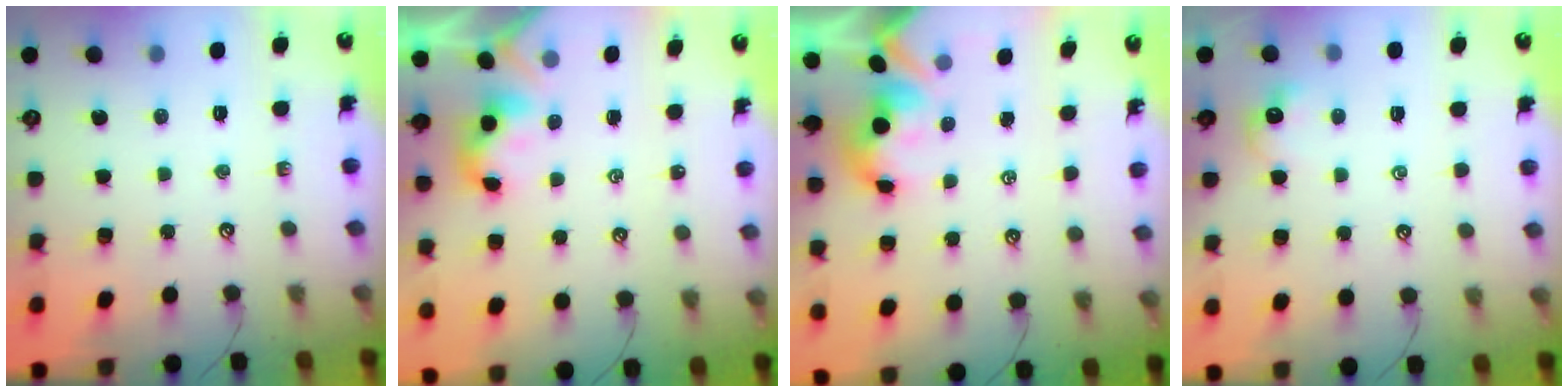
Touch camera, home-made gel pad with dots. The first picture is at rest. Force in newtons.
{"total": 2.4, "press": 2.4, "slide": 0.2}
{"total": 2.2, "press": 2.1, "slide": 0.7}
{"total": 0.6, "press": 0.3, "slide": 0.5}